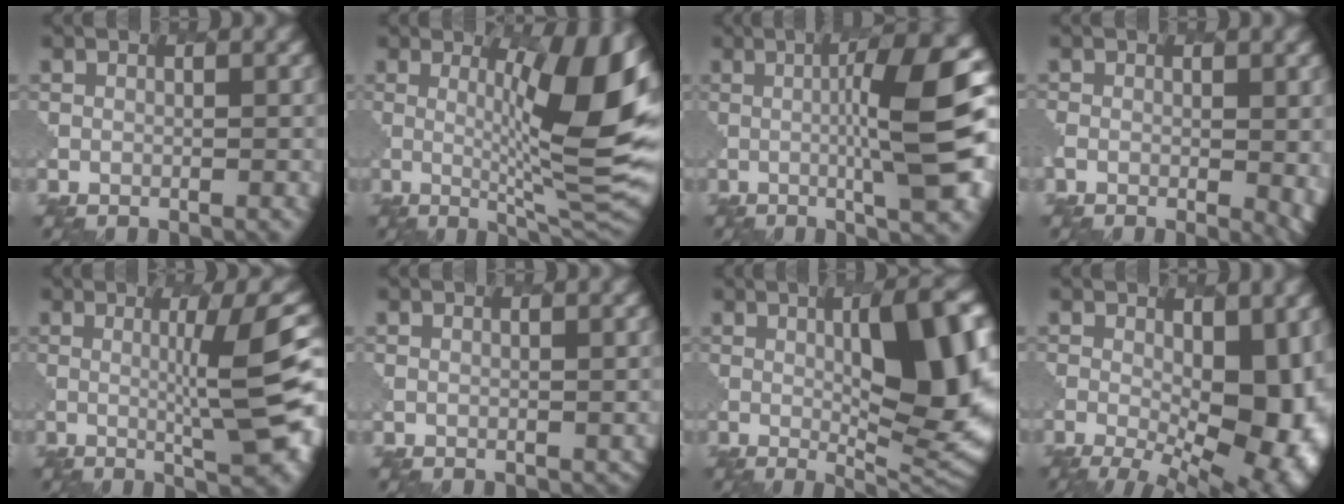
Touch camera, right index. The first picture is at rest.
{"total": 12.1, "force": [1.7, 2.9, 11.7], "torque": [-0.143, -0.004, 0.029]}
{"total": 12.9, "force": [0.5, 3.0, 12.6], "torque": [-0.156, 0.008, 0.011]}
{"total": 5.7, "force": [-0.9, 3.2, 4.7], "torque": [-0.065, -0.012, -0.007]}
{"total": 9.2, "force": [0.5, 1.6, 9.1], "torque": [-0.112, 0.008, 0.009]}
{"total": 1.0, "force": [0.3, 0.8, 0.4], "torque": [-0.006, -0.009, 0.010]}
{"total": 11.7, "force": [1.3, 3.7, 11.0], "torque": [-0.141, 0.000, 0.024]}
{"total": 12.1, "force": [-1.5, 6.0, 10.4], "torque": [-0.149, -0.018, -0.011]}